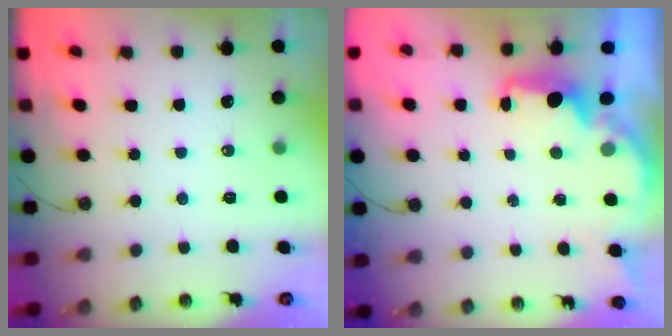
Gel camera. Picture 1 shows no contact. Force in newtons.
{"total": 2.8, "press": 2.7, "slide": 0.9}